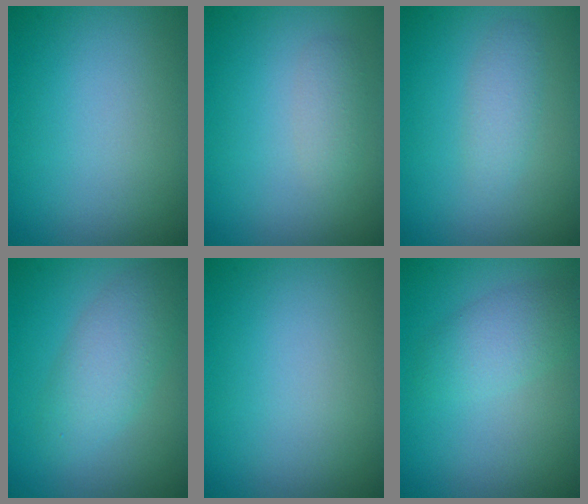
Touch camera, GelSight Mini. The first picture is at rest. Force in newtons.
{"total": 1.3, "press": 1.3, "slide": 0.1}
{"total": 1.6, "press": 1.6, "slide": 0.1}
{"total": 3.9, "press": 3.9, "slide": 0.1}
{"total": 0.0}
{"total": 2.7, "press": 2.7, "slide": 0.0}